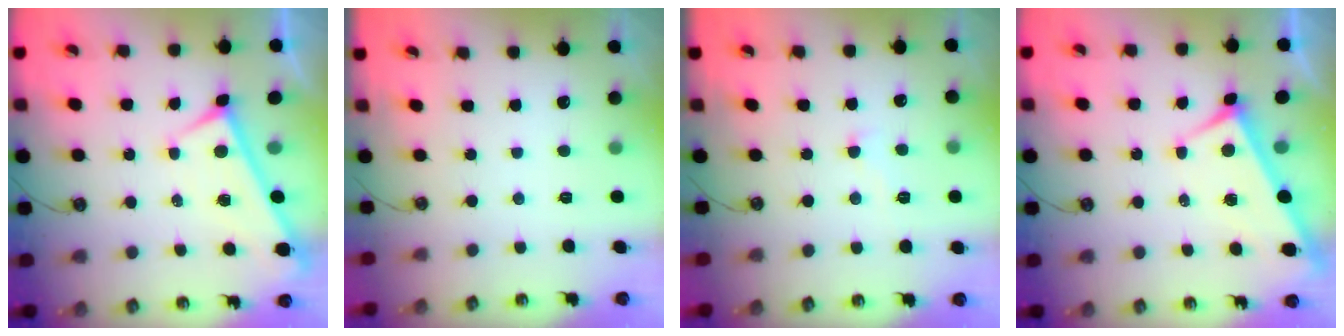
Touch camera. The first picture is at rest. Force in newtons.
{"total": 0.0}
{"total": 2.9, "press": 2.8, "slide": 0.6}
{"total": 4.0, "press": 3.9, "slide": 0.6}